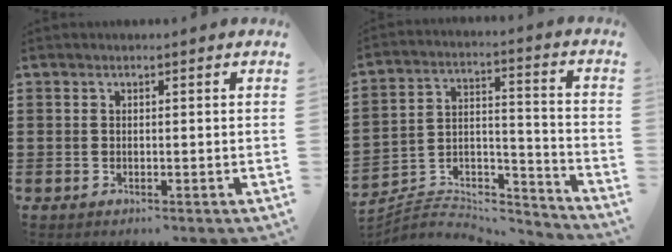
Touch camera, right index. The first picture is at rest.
{"total": 4.5, "force": [-4.0, 2.0, 0.8], "torque": [-0.017, 0.004, -0.081]}